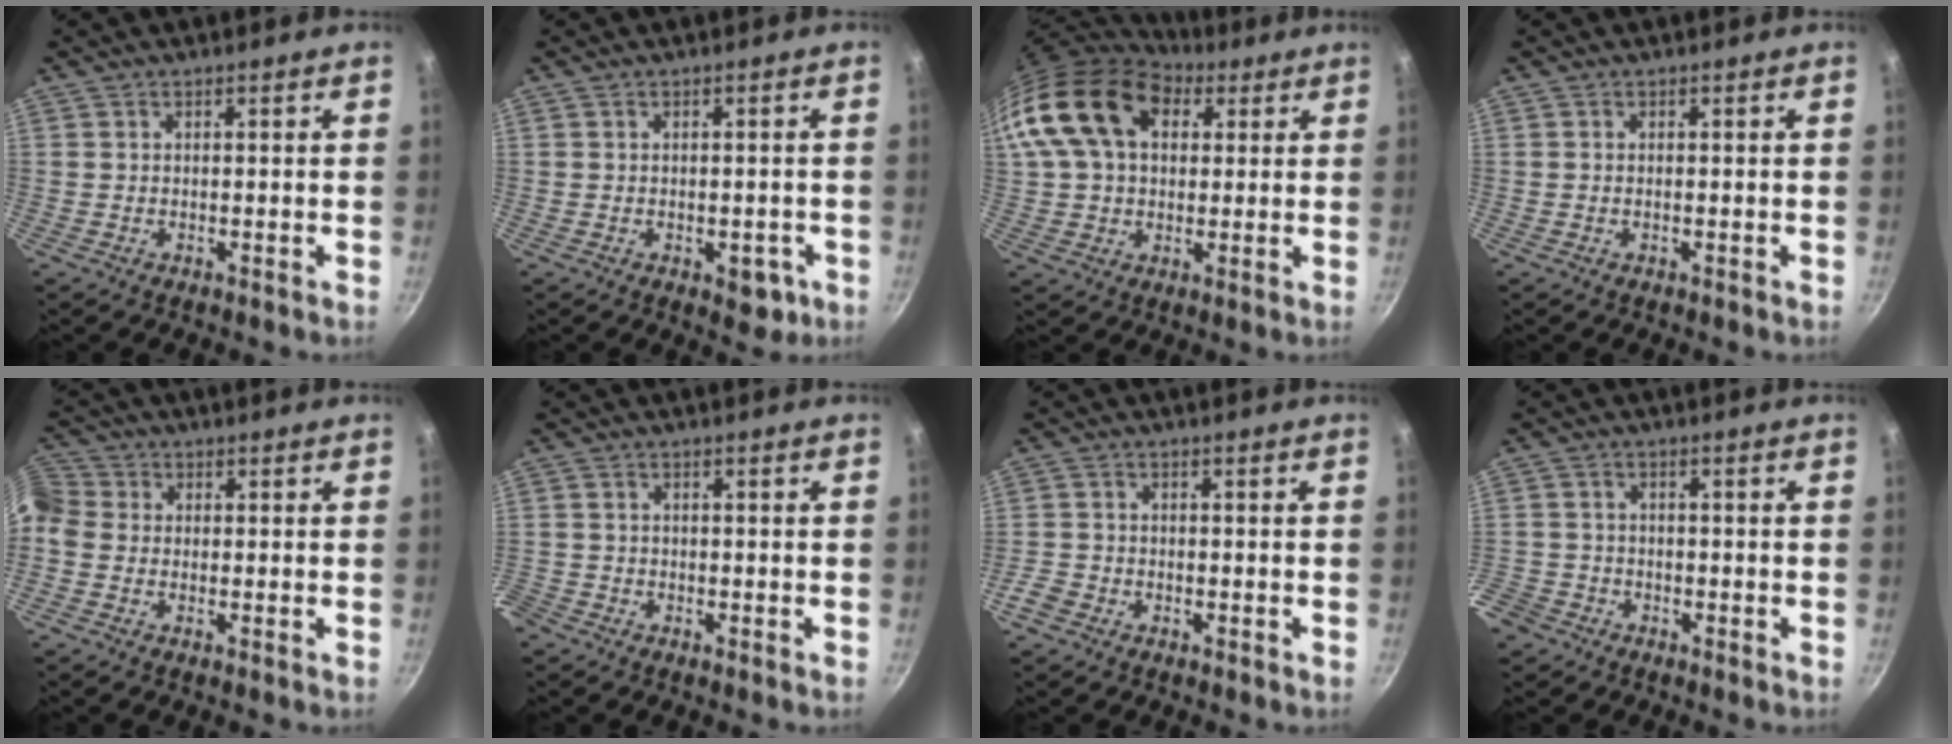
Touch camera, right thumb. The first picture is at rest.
{"total": 4.5, "force": [-1.6, 2.6, 3.3], "torque": [-0.018, 0.011, -0.013]}
{"total": 18.4, "force": [6.2, 12.2, 12.2], "torque": [-0.208, 0.015, 0.100]}
{"total": 0.0}
{"total": 6.6, "force": [-1.3, 5.5, 3.3], "torque": [-0.078, 0.025, -0.044]}
{"total": 3.1, "force": [-2.1, 2.1, 0.8], "torque": [-0.028, 0.010, -0.045]}
{"total": 3.2, "force": [-2.1, 2.2, 1.2], "torque": [-0.027, 0.018, -0.042]}
{"total": 7.7, "force": [-4.2, 5.9, 2.5], "torque": [-0.063, 0.037, -0.081]}